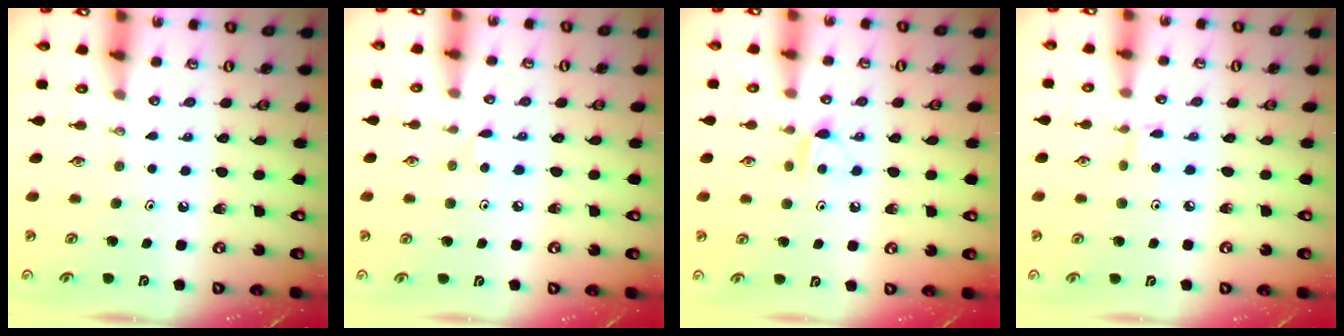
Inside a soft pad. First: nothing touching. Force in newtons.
{"total": 3.3, "press": 3.2, "slide": 0.3}
{"total": 6.4, "press": 6.4, "slide": 0.8}
{"total": 1.9, "press": 1.9, "slide": 0.2}